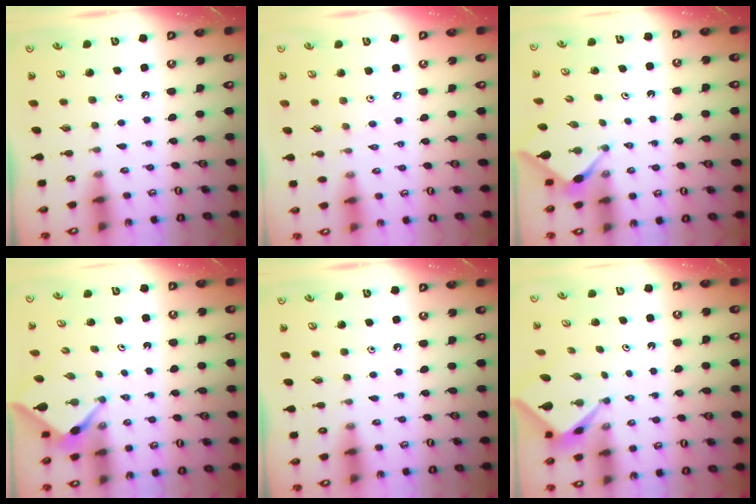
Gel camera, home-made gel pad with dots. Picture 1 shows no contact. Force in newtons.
{"total": 3.6, "press": 3.6, "slide": 0.6}
{"total": 3.0, "press": 3.0, "slide": 0.4}
{"total": 3.1, "press": 3.1, "slide": 0.4}
{"total": 0.0}
{"total": 2.2, "press": 2.1, "slide": 0.2}